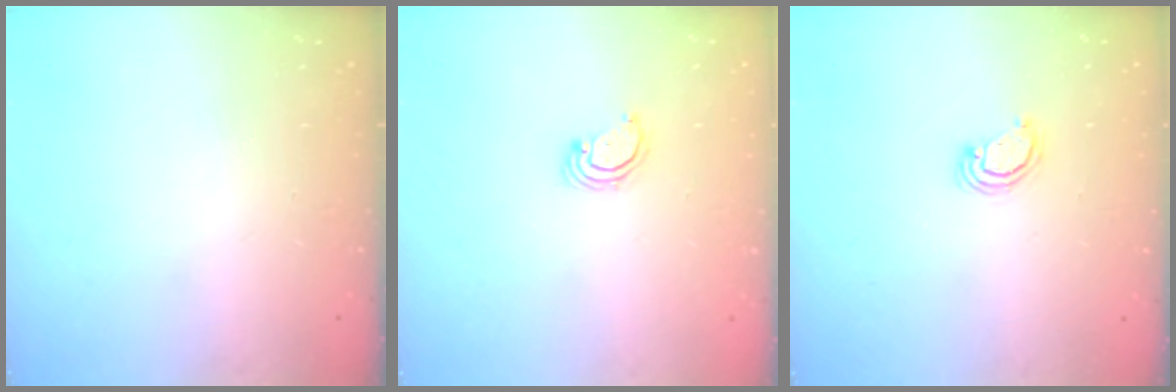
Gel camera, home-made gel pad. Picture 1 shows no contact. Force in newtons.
{"total": 2.3, "press": 2.3, "slide": 0.2}
{"total": 2.3, "press": 2.3, "slide": 0.3}